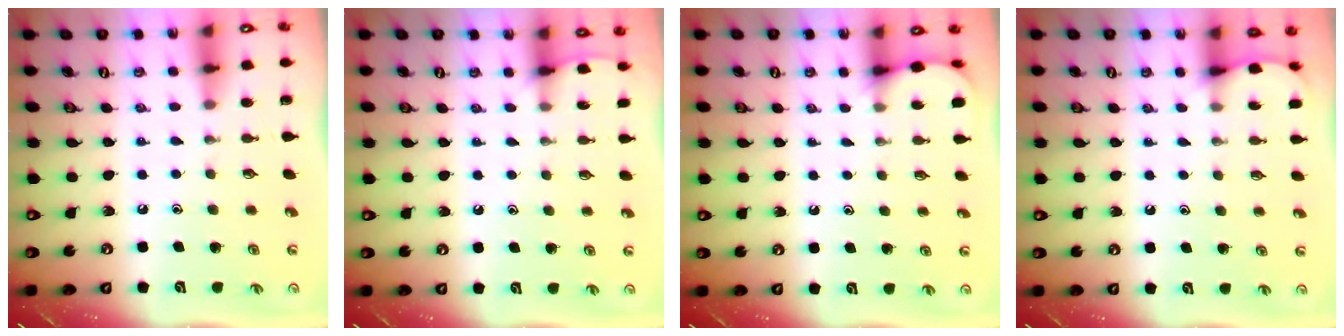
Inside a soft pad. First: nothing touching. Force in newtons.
{"total": 3.6, "press": 3.6, "slide": 0.5}
{"total": 2.8, "press": 2.8, "slide": 0.3}
{"total": 3.5, "press": 3.5, "slide": 0.5}